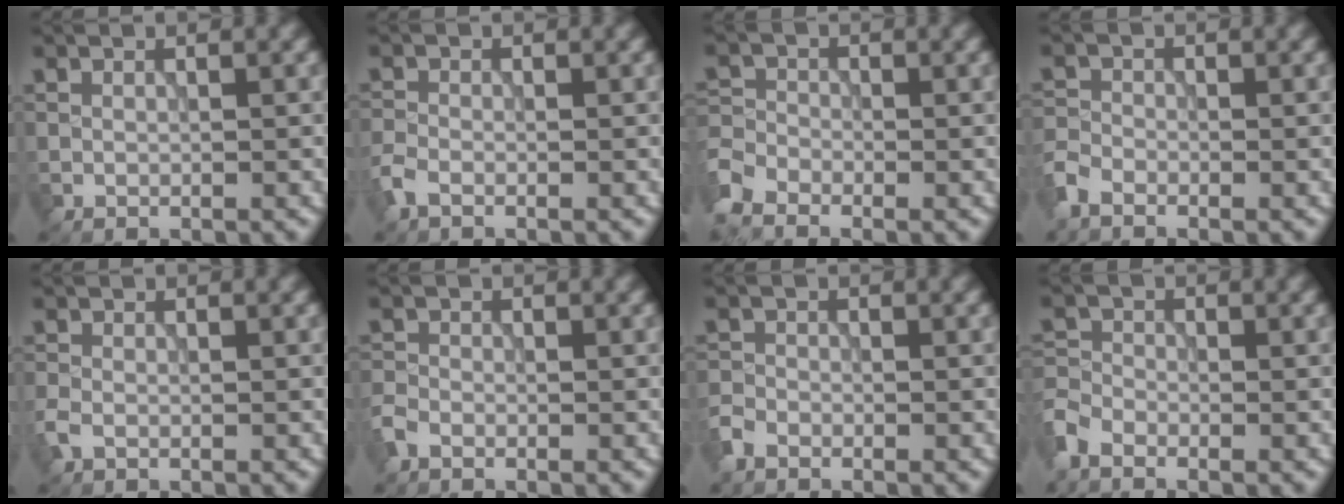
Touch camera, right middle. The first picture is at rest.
{"total": 1.7, "force": [-1.1, 0.9, 0.9], "torque": [-0.026, -0.001, -0.034]}
{"total": 4.0, "force": [-3.1, 1.9, 1.7], "torque": [-0.040, -0.015, -0.060]}
{"total": 2.3, "force": [-1.9, 1.1, 0.9], "torque": [-0.021, -0.004, -0.053]}
{"total": 1.3, "force": [-0.8, 0.7, 0.7], "torque": [-0.019, 0.000, -0.020]}
{"total": 1.6, "force": [-1.2, 0.9, 0.6], "torque": [-0.013, 0.000, -0.033]}
{"total": 2.0, "force": [-1.5, 1.1, 0.6], "torque": [-0.014, -0.002, -0.042]}
{"total": 3.0, "force": [-2.4, 1.4, 1.3], "torque": [-0.029, -0.006, -0.065]}